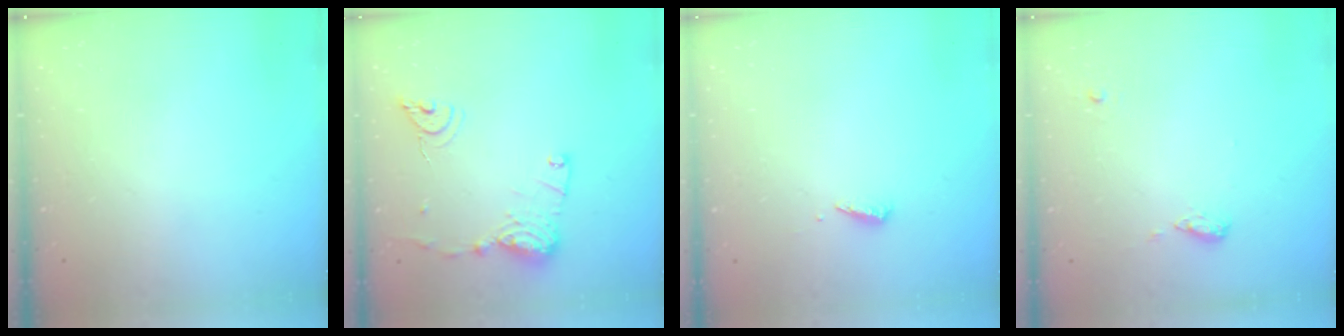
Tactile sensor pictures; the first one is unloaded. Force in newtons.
{"total": 12.7, "press": 12.6, "slide": 1.4}
{"total": 2.5, "press": 2.5, "slide": 0.1}
{"total": 7.0, "press": 6.3, "slide": 2.9}